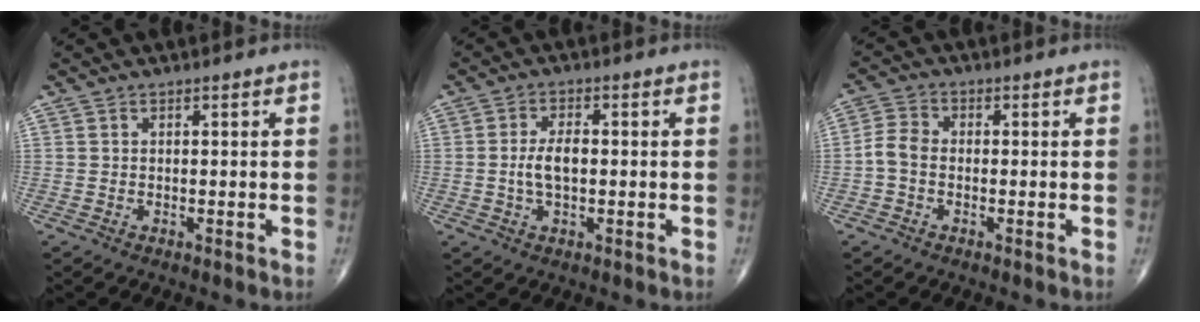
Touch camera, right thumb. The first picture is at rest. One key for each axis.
{"total": 4.8, "fx": -0.3, "fy": 2.4, "fz": 4.2, "tx": -0.086, "ty": 0.007, "tz": -0.009}
{"total": 4.1, "fx": -0.9, "fy": 2.9, "fz": 2.7, "tx": -0.052, "ty": 0.012, "tz": -0.029}